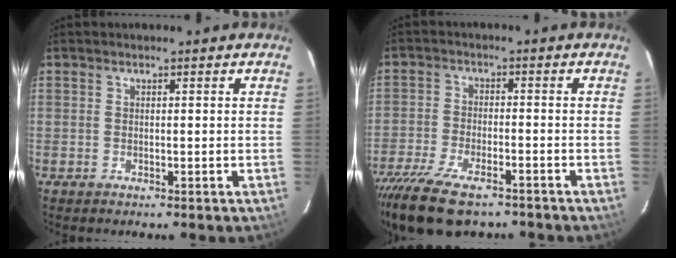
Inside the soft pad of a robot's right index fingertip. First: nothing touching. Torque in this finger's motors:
{"motor_torque": [1.27, -0.87, 0.63, 0.16]}